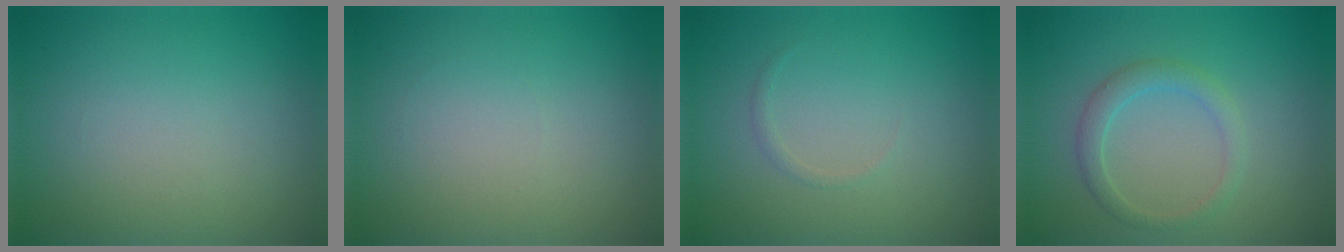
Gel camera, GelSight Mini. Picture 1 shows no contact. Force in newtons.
{"total": 0.0}
{"total": 0.5, "press": 0.5, "slide": 0.1}
{"total": 2.0, "press": 2.0, "slide": 0.1}